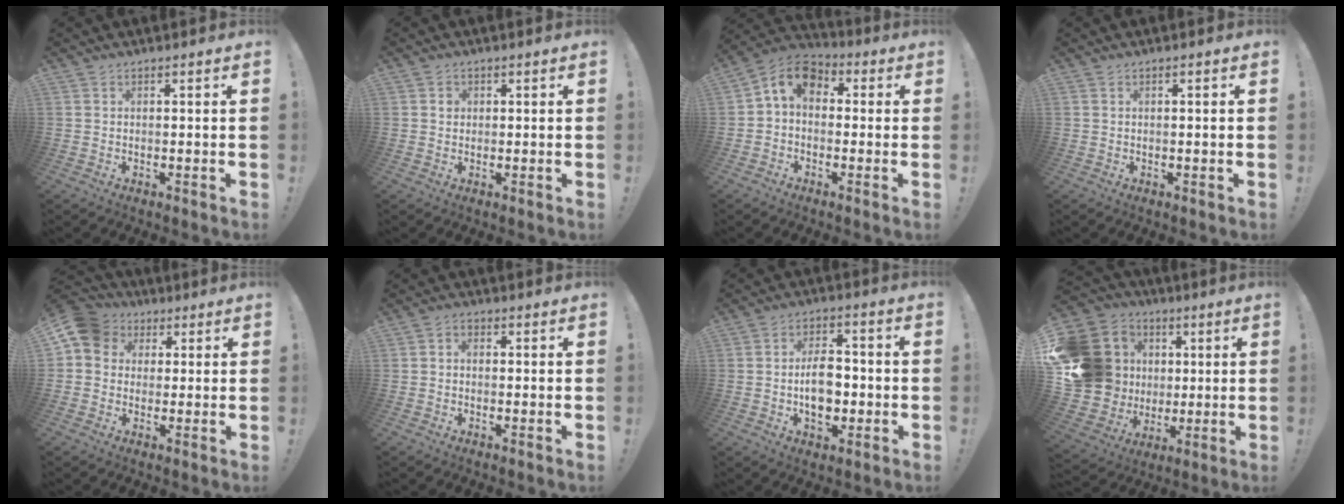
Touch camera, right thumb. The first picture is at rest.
{"total": 1.4, "force": [0.2, 1.4, 0.3], "torque": [0.003, 0.001, 0.000]}
{"total": 8.5, "force": [1.5, 5.9, 5.9], "torque": [-0.115, 0.008, 0.033]}
{"total": 1.3, "force": [0.0, -0.6, 1.1], "torque": [-0.020, -0.002, -0.002]}
{"total": 8.0, "force": [2.4, 7.1, 2.9], "torque": [-0.046, 0.004, 0.051]}
{"total": 1.8, "force": [-0.7, 1.3, 1.0], "torque": [-0.024, 0.012, -0.012]}
{"total": 9.7, "force": [-1.5, 6.5, 7.0], "torque": [-0.106, 0.006, -0.027]}
{"total": 22.7, "force": [2.6, 19.5, 11.4], "torque": [-0.212, -0.007, 0.098]}